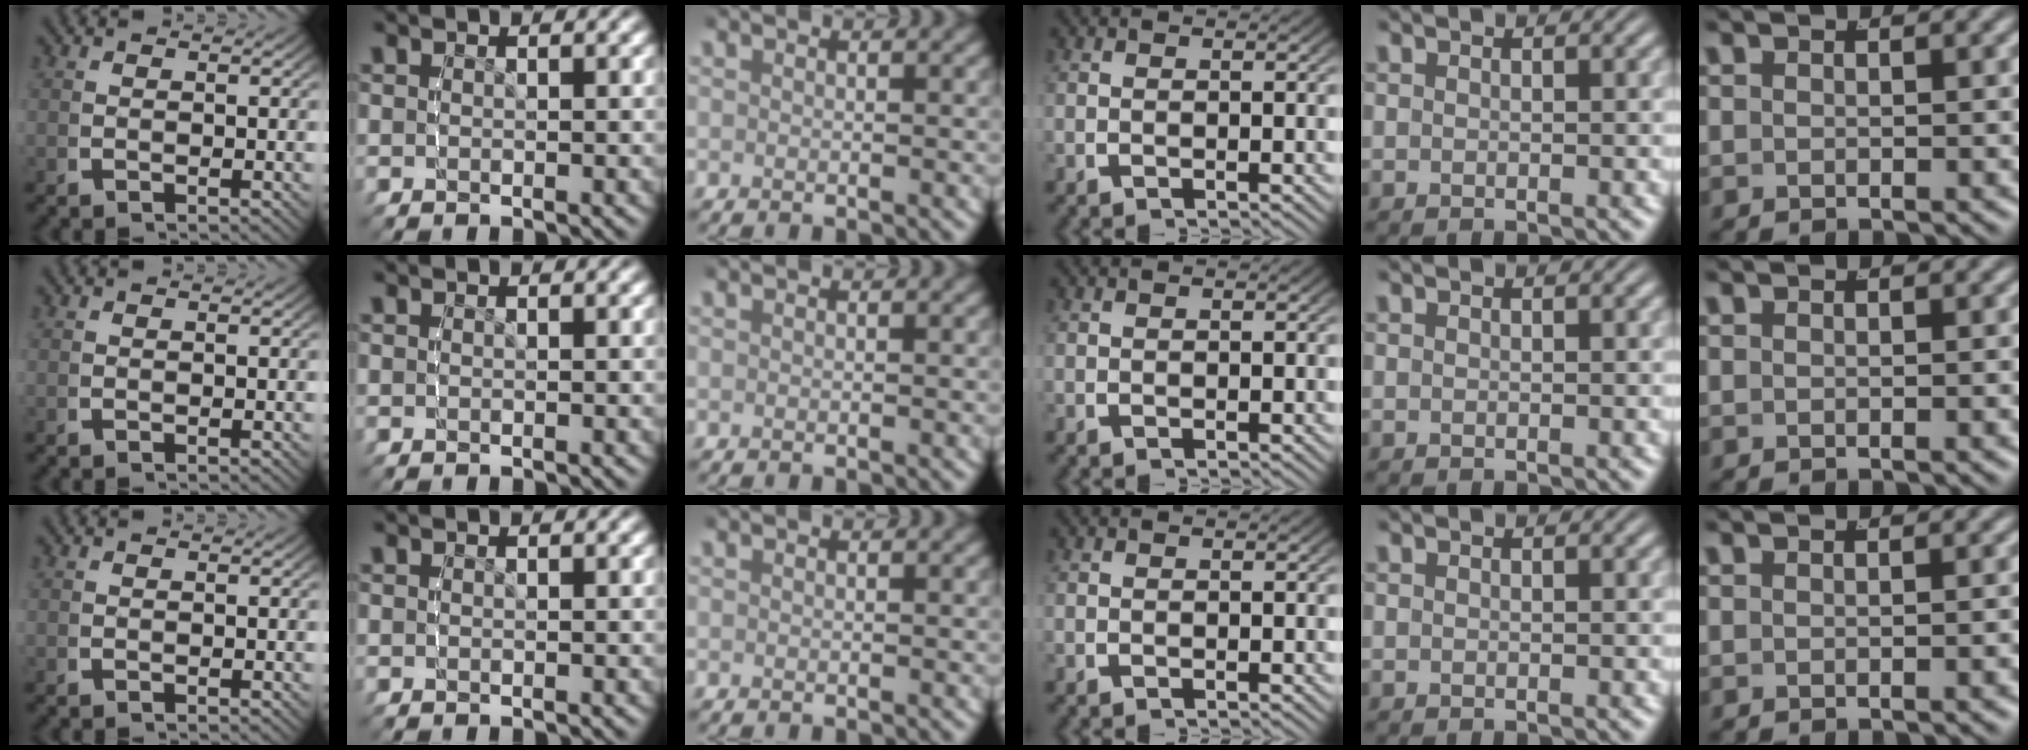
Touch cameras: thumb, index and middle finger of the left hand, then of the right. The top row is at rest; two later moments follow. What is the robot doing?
{"motion": "lift_and_place", "object": "bottle"}